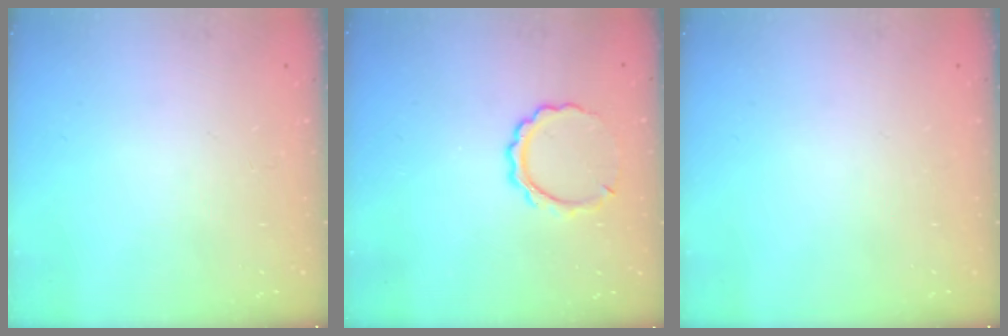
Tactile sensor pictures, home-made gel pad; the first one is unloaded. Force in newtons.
{"total": 6.9, "press": 6.9, "slide": 0.5}
{"total": 0.0}